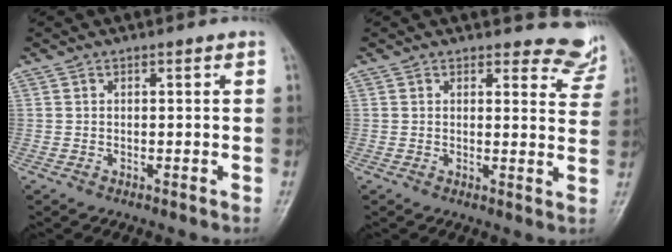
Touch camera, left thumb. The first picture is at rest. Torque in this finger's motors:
{"motor_torque": [0.01, 0.10, 0.01, 0.02, 0.01]}